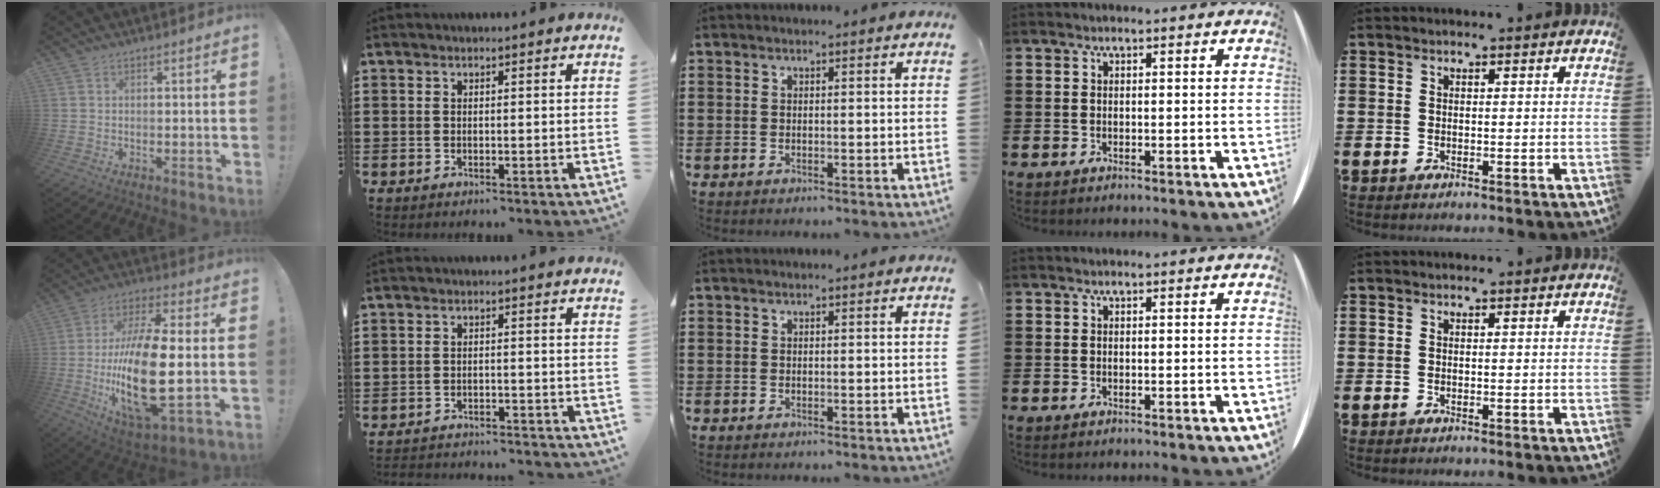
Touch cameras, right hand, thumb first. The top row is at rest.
{"thumb": {"total": 23.7, "force": [-2.5, 8.3, 22.1], "torque": [-0.442, -0.007, -0.040]}, "index": {"total": 2.5, "force": [-2.5, 0.1, -0.1], "torque": [-0.006, 0.000, -0.054]}}